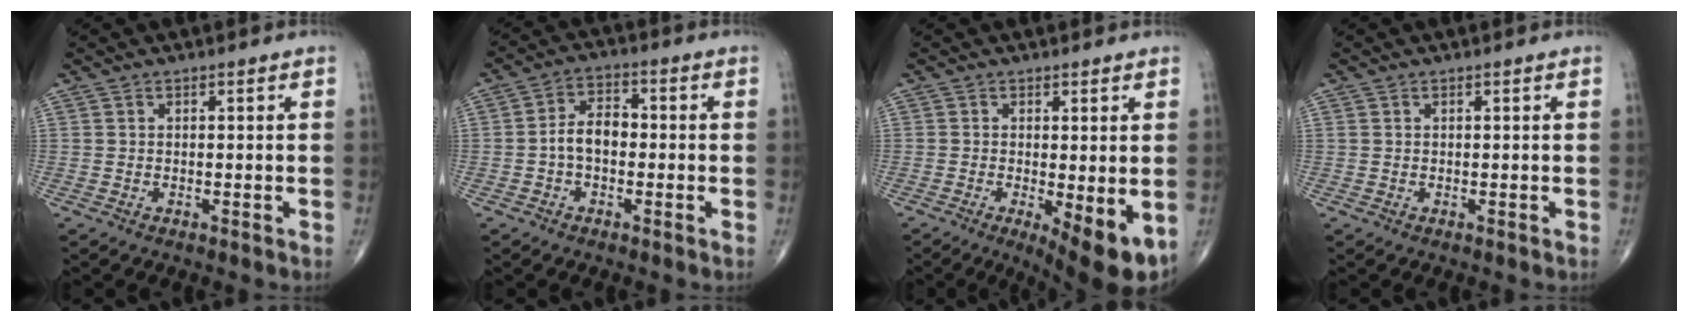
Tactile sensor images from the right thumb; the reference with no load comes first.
{"total": 5.9, "force": [-0.9, 3.7, 4.5], "torque": [-0.070, 0.025, -0.026]}
{"total": 9.0, "force": [-2.4, 2.7, 8.2], "torque": [-0.114, -0.022, -0.031]}
{"total": 0.0}